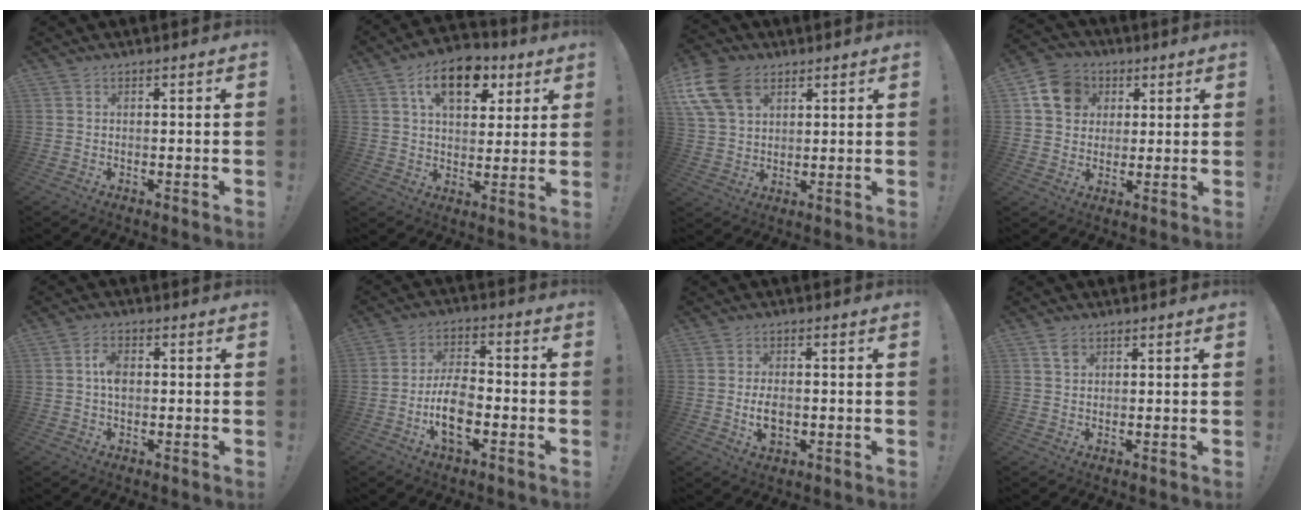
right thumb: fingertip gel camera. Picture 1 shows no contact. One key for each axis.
{"total": 14.6, "fx": 6.7, "fy": 8.8, "fz": 9.5, "tx": -0.136, "ty": -0.020, "tz": 0.119}
{"total": 14.1, "fx": 6.3, "fy": 9.5, "fz": 8.2, "tx": -0.169, "ty": -0.026, "tz": 0.122}
{"total": 11.8, "fx": 4.1, "fy": 10.0, "fz": 4.8, "tx": -0.065, "ty": -0.007, "tz": 0.084}
{"total": 4.7, "fx": 0.2, "fy": 2.9, "fz": 3.8, "tx": -0.058, "ty": 0.007, "tz": 0.002}
{"total": 11.5, "fx": -3.9, "fy": 5.9, "fz": 9.0, "tx": -0.166, "ty": 0.004, "tz": -0.073}
{"total": 5.5, "fx": -1.0, "fy": 3.4, "fz": 4.3, "tx": -0.060, "ty": -0.004, "tz": -0.020}
{"total": 2.1, "fx": 1.3, "fy": 1.2, "fz": 1.1, "tx": -0.011, "ty": -0.005, "tz": 0.022}